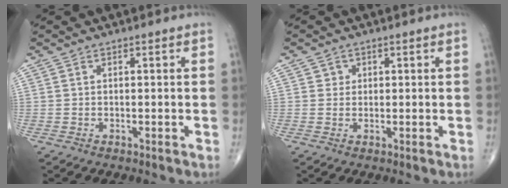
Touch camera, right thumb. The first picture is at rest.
{"total": 1.4, "force": [0.4, 1.3, 0.2], "torque": [0.008, 0.000, 0.003]}